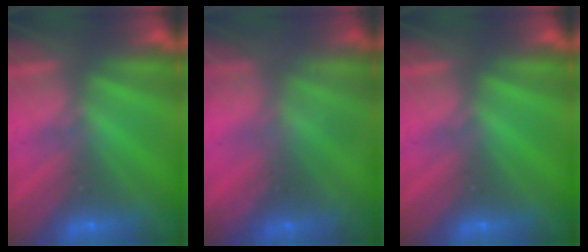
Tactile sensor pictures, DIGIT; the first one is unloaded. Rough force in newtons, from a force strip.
{"total": 1.5}
{"total": 0.0}